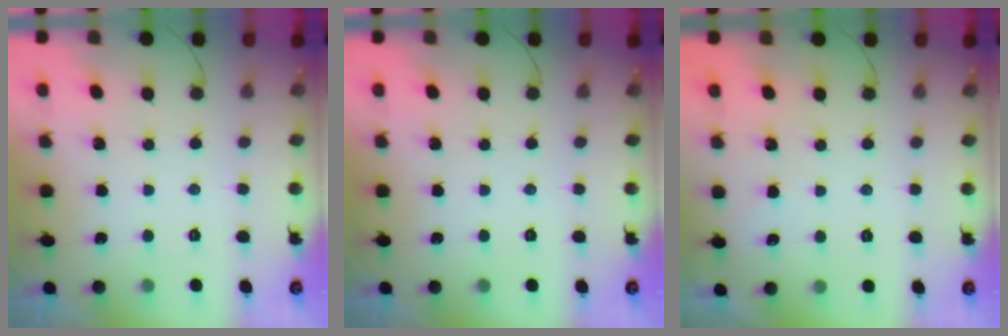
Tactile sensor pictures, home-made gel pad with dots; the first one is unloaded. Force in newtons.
{"total": 0.0}
{"total": 1.7, "press": 1.7, "slide": 0.3}